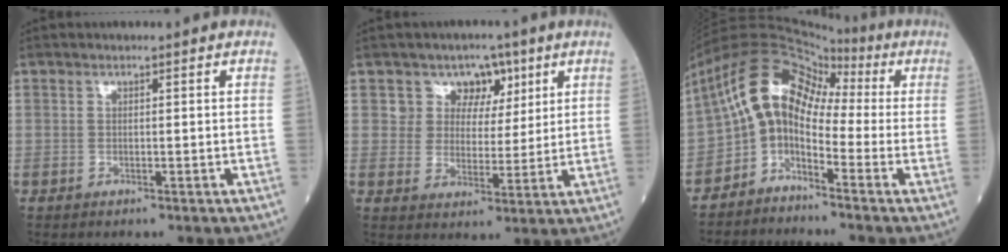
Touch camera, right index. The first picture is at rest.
{"total": 6.3, "force": [3.2, 5.3, 0.9], "torque": [0.001, 0.014, 0.050]}
{"total": 9.7, "force": [-1.3, 6.1, 7.4], "torque": [-0.131, 0.049, -0.034]}